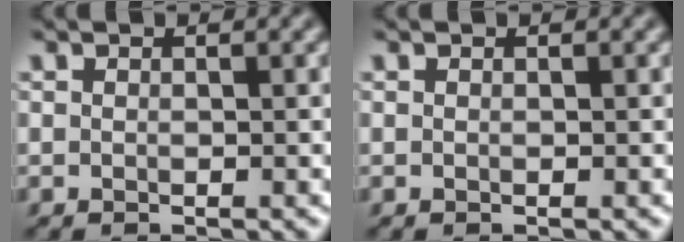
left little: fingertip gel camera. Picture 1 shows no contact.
{"total": 0.0}